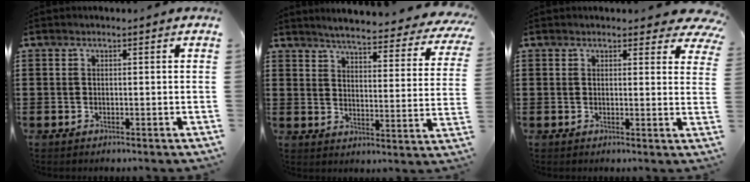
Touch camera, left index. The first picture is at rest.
{"total": 4.7, "force": [4.5, 0.0, 1.6], "torque": [-0.053, -0.035, 0.072]}
{"total": 2.9, "force": [2.5, 0.8, 1.2], "torque": [-0.014, -0.009, 0.043]}